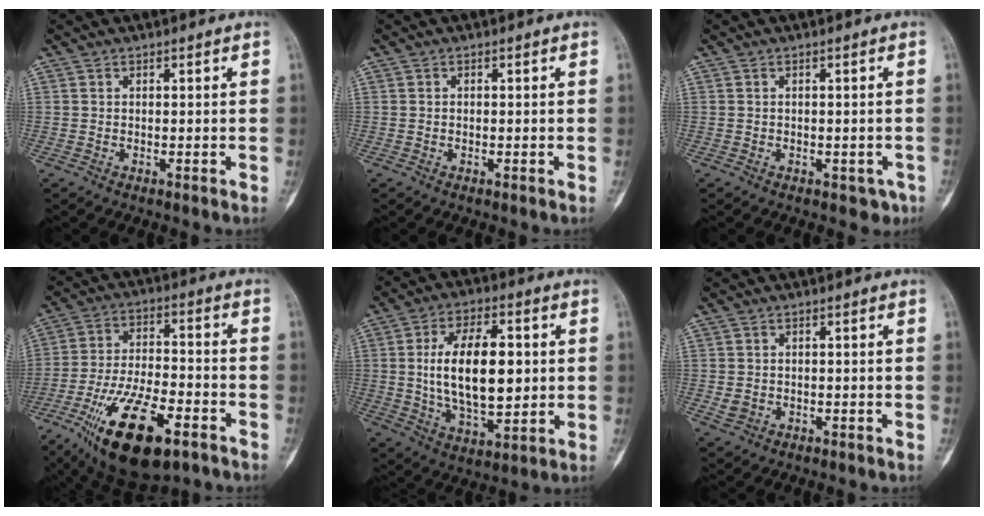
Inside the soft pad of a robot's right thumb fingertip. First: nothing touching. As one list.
[{"total": 0.0}, {"total": 2.7, "force": [-1.3, 2.0, 1.4], "torque": [0.001, 0.006, -0.010]}, {"total": 20.0, "force": [-10.3, 8.0, 15.1], "torque": [-0.279, 0.039, -0.169]}, {"total": 17.4, "force": [1.5, 8.9, 14.9], "torque": [-0.232, -0.005, 0.031]}, {"total": 2.3, "force": [-0.6, 1.9, 1.0], "torque": [-0.015, 0.006, -0.003]}]